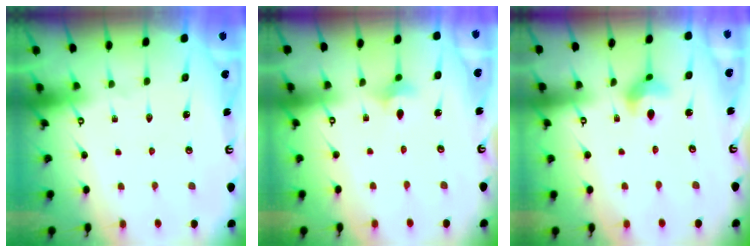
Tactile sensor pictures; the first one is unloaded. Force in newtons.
{"total": 3.3, "press": 3.2, "slide": 0.8}
{"total": 5.9, "press": 5.9, "slide": 0.7}